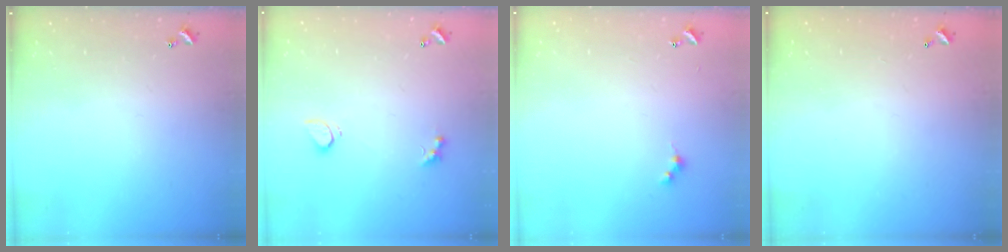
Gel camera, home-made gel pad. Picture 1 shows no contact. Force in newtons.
{"total": 3.0, "press": 2.7, "slide": 1.1}
{"total": 2.6, "press": 2.6, "slide": 0.5}
{"total": 2.8, "press": 2.8, "slide": 0.1}